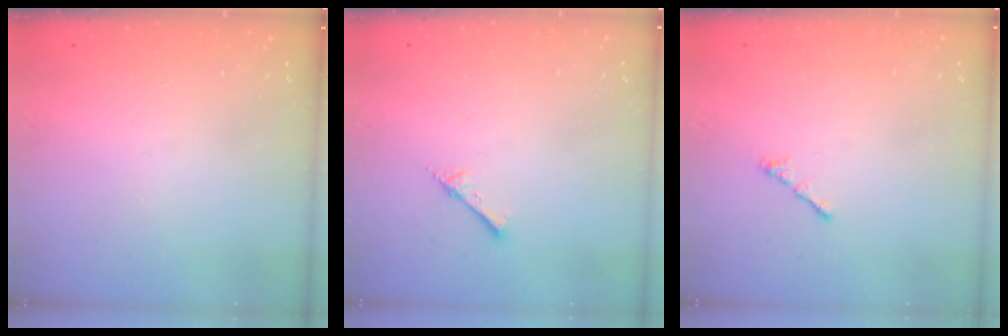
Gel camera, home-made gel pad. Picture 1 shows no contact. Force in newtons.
{"total": 3.6, "press": 3.6, "slide": 0.4}
{"total": 0.0}